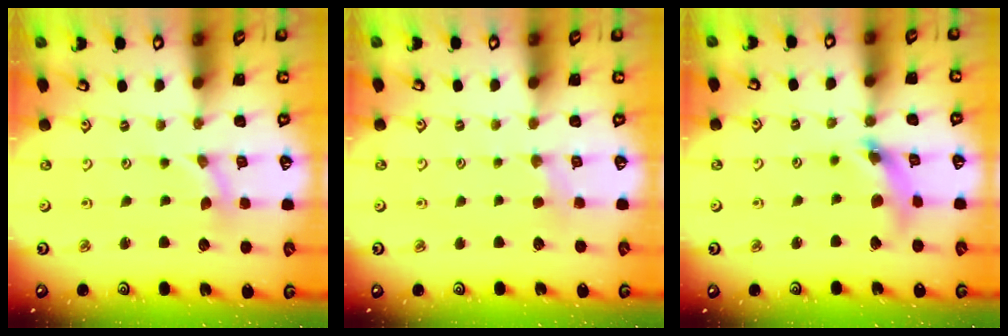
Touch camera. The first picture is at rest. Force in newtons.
{"total": 1.2, "press": 1.1, "slide": 0.3}
{"total": 8.5, "press": 8.4, "slide": 0.9}